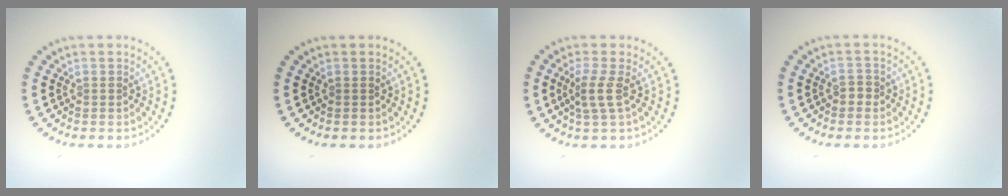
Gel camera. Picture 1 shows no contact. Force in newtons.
{"total": 0.0}
{"total": 2.1, "press": 1.6, "slide": 1.3}
{"total": 1.0, "press": 1.0, "slide": 0.2}